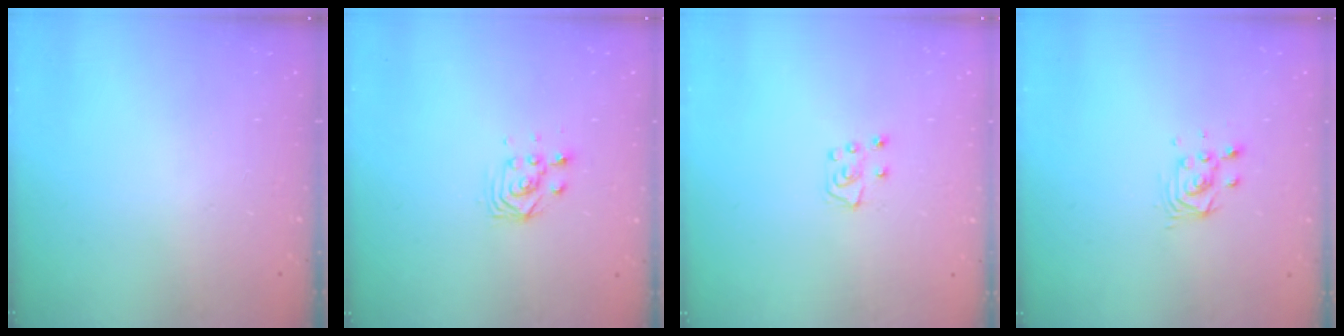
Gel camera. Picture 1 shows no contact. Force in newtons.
{"total": 3.0, "press": 3.0, "slide": 0.2}
{"total": 6.4, "press": 6.3, "slide": 0.5}
{"total": 3.9, "press": 3.9, "slide": 0.2}